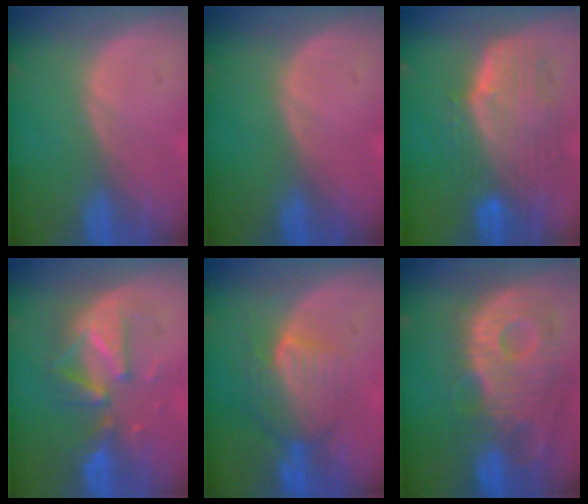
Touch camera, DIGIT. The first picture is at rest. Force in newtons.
{"total": 0.0}
{"total": 10.4, "press": 9.1, "slide": 5.2}
{"total": 7.9, "press": 7.9, "slide": 0.6}
{"total": 7.5, "press": 7.3, "slide": 1.6}
{"total": 13.0, "press": 11.3, "slide": 6.4}